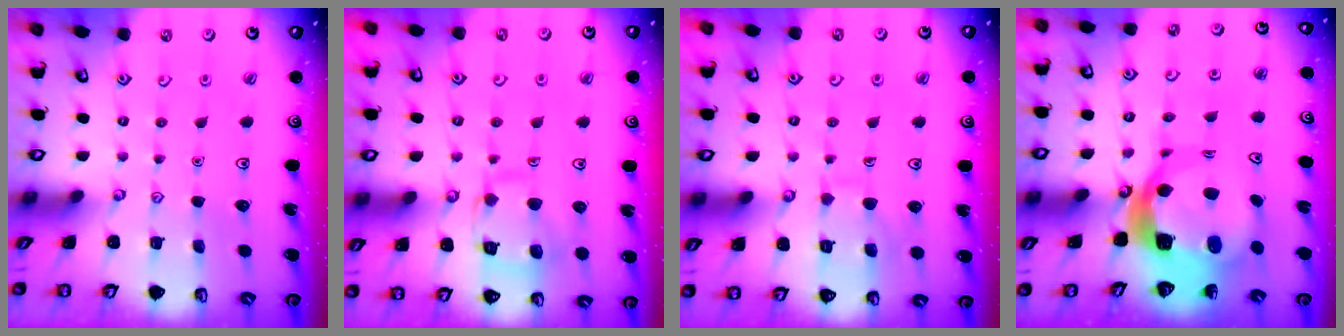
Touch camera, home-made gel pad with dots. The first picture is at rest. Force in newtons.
{"total": 12.2, "press": 12.1, "slide": 1.2}
{"total": 7.8, "press": 7.8, "slide": 0.7}
{"total": 11.8, "press": 11.6, "slide": 1.8}